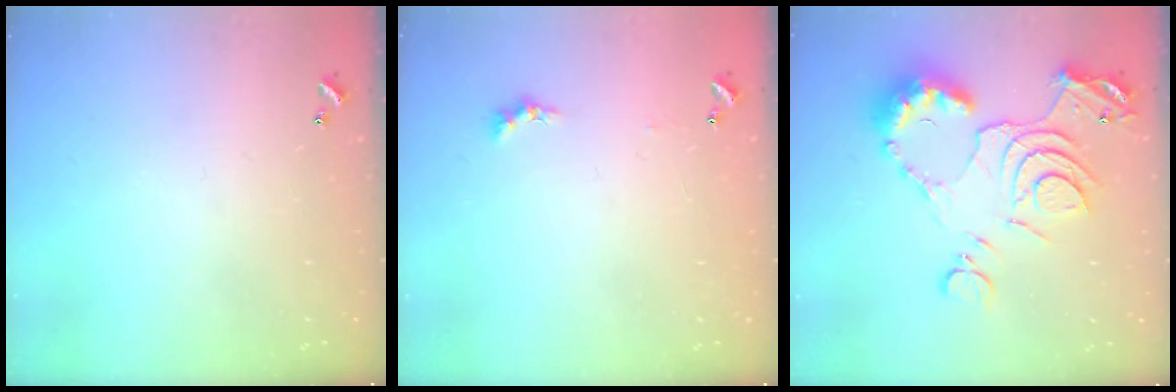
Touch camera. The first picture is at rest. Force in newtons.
{"total": 0.6, "press": 0.4, "slide": 0.5}
{"total": 15.1, "press": 15.0, "slide": 1.6}